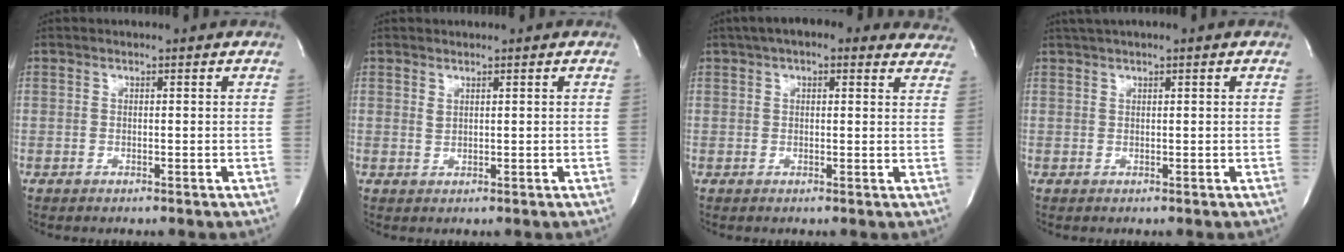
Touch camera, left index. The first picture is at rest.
{"total": 0.8, "force": [0.7, 0.3, 0.3], "torque": [-0.011, -0.008, 0.018]}
{"total": 13.7, "force": [11.2, 4.5, 6.5], "torque": [-0.073, 0.040, 0.130]}
{"total": 2.8, "force": [2.3, -0.2, 1.6], "torque": [-0.025, 0.027, 0.042]}